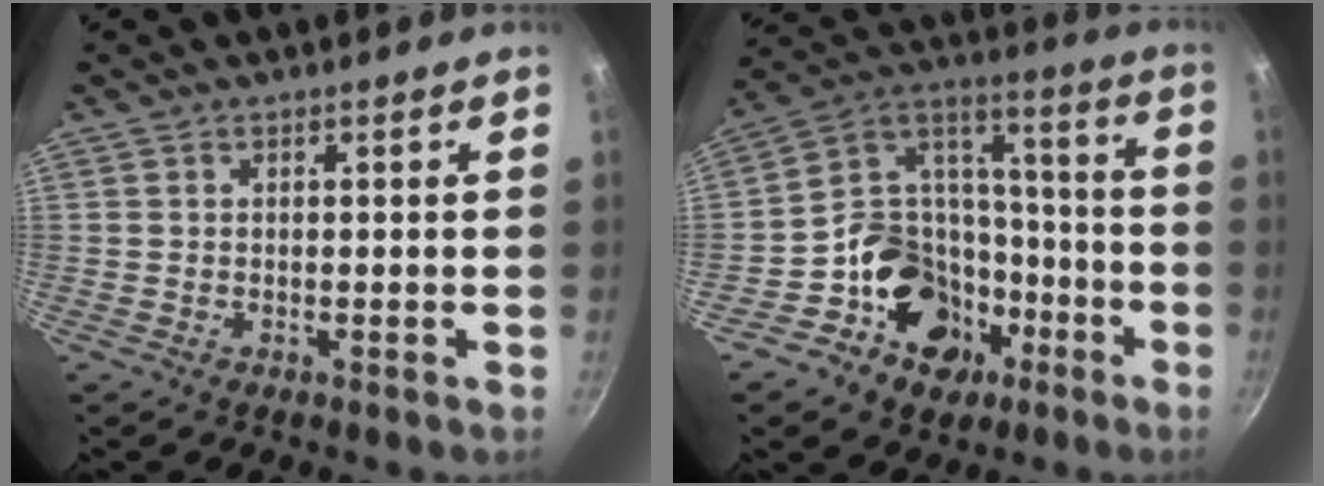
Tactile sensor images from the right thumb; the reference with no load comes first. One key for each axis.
{"total": 18.9, "fx": -8.0, "fy": 14.7, "fz": 8.9, "tx": -0.111, "ty": 0.074, "tz": -0.132}